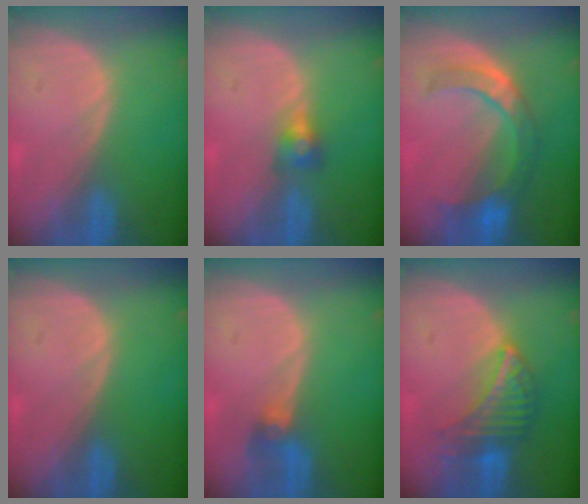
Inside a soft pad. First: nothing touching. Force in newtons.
{"total": 2.8, "press": 2.5, "slide": 1.3}
{"total": 7.5, "press": 7.2, "slide": 1.8}
{"total": 0.0}
{"total": 2.9, "press": 2.6, "slide": 1.2}
{"total": 6.7, "press": 6.6, "slide": 1.2}